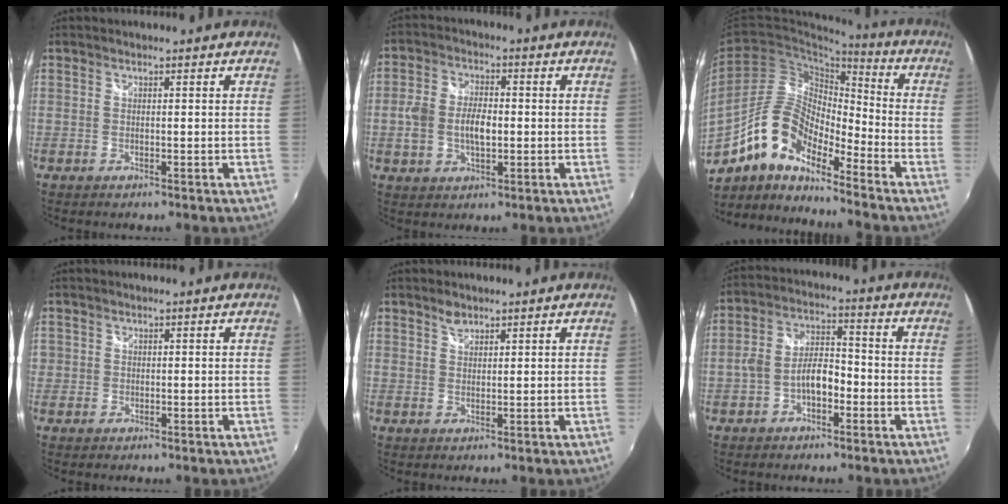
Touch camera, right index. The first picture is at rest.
{"total": 8.2, "force": [-1.0, 4.9, 6.4], "torque": [-0.129, 0.007, -0.017]}
{"total": 13.1, "force": [-9.1, 4.7, 8.1], "torque": [-0.153, 0.013, -0.182]}
{"total": 1.1, "force": [-0.2, 1.1, 0.0], "torque": [-0.002, -0.002, -0.004]}
{"total": 1.8, "force": [1.5, 1.0, 0.6], "torque": [-0.008, 0.002, 0.025]}
{"total": 7.0, "force": [-3.0, 3.7, 5.1], "torque": [-0.102, 0.017, -0.047]}